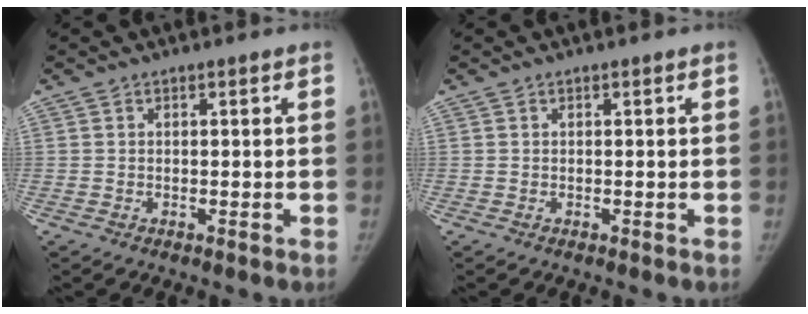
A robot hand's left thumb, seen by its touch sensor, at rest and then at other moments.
{"total": 0.0}